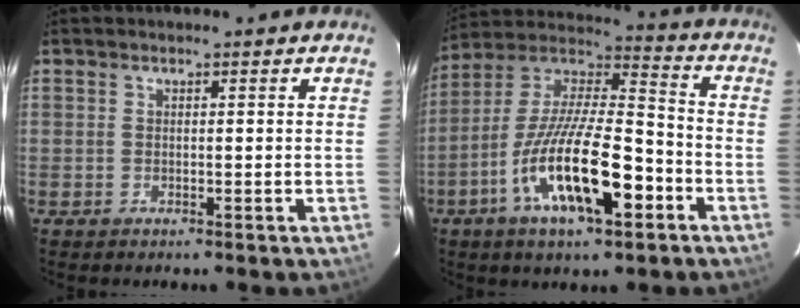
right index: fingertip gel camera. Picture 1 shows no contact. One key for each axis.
{"total": 19.8, "fx": -8.2, "fy": 5.8, "fz": 17.1, "tx": -0.318, "ty": -0.015, "tz": -0.150}